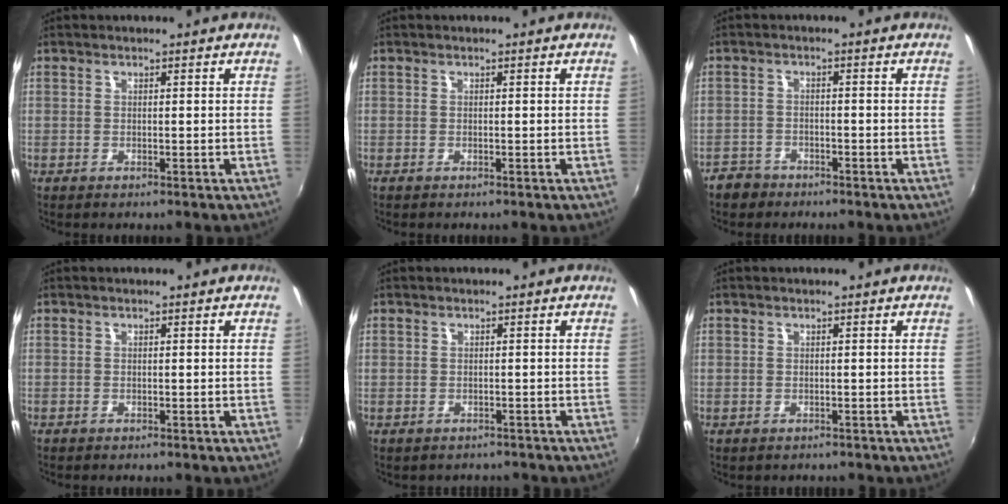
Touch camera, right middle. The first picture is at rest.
{"total": 0.0}
{"total": 4.0, "force": [-3.1, 2.5, 0.6], "torque": [-0.027, 0.008, -0.056]}
{"total": 0.0}
{"total": 2.2, "force": [-1.1, 1.9, 0.1], "torque": [0.001, 0.011, -0.009]}
{"total": 1.5, "force": [-0.5, 1.4, 0.0], "torque": [-0.001, 0.004, -0.002]}